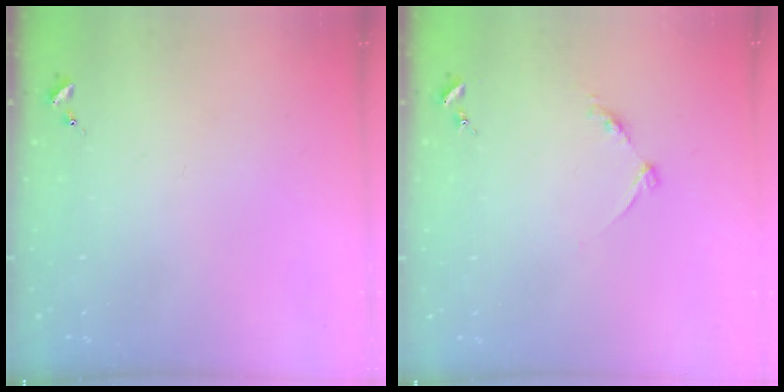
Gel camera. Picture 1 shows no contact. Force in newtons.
{"total": 6.2, "press": 6.2, "slide": 0.7}